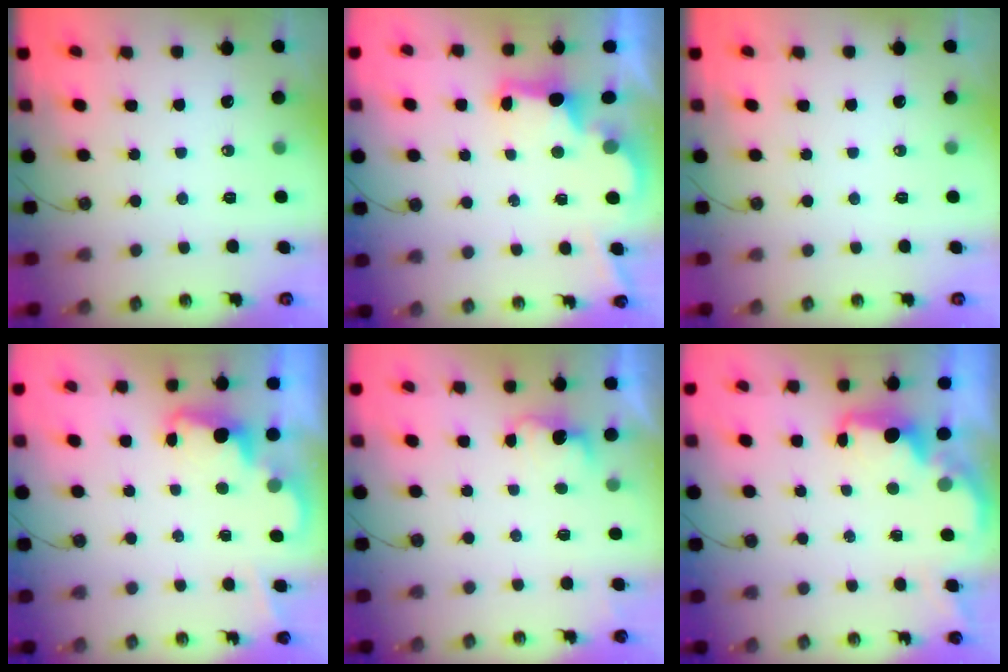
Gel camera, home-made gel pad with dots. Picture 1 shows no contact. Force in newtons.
{"total": 2.8, "press": 2.7, "slide": 0.9}
{"total": 0.0}
{"total": 2.5, "press": 2.4, "slide": 0.5}
{"total": 2.3, "press": 2.2, "slide": 0.8}
{"total": 2.0, "press": 1.9, "slide": 0.7}